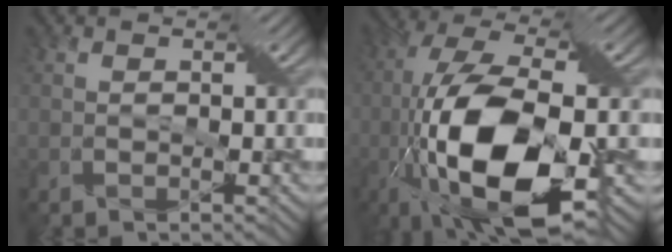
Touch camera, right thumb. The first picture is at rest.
{"total": 16.8, "force": [-5.1, 6.4, 14.7], "torque": [-0.310, -0.001, -0.091]}